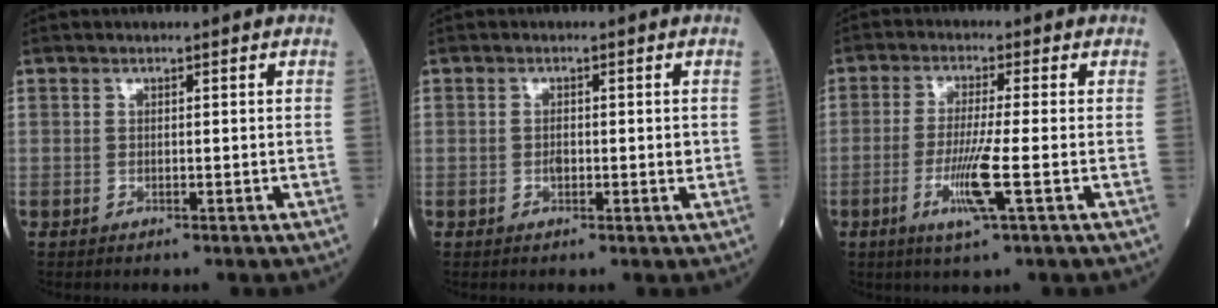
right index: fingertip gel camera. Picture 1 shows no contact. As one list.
[{"total": 2.0, "force": [-0.2, 0.8, 1.8], "torque": [-0.033, 0.001, -0.003]}, {"total": 6.8, "force": [-2.3, -0.8, 6.4], "torque": [-0.128, -0.019, -0.047]}]